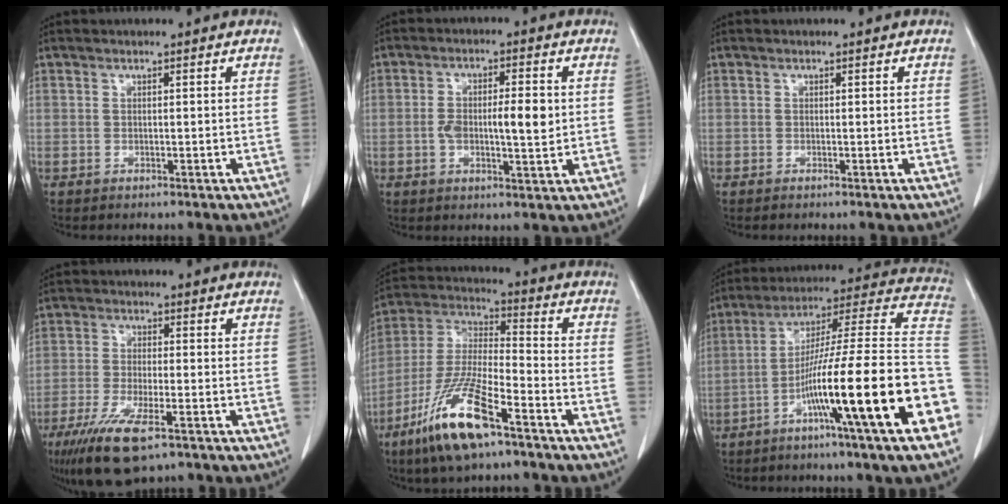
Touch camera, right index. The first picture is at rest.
{"total": 7.6, "force": [0.0, 2.2, 7.2], "torque": [-0.130, 0.005, 0.002]}
{"total": 0.0}
{"total": 10.3, "force": [-6.4, 2.2, 7.8], "torque": [-0.147, -0.025, -0.108]}
{"total": 15.4, "force": [-9.3, 2.9, 12.0], "torque": [-0.253, -0.028, -0.174]}
{"total": 24.6, "force": [-9.2, -0.2, 22.8], "torque": [-0.270, -0.004, -0.157]}